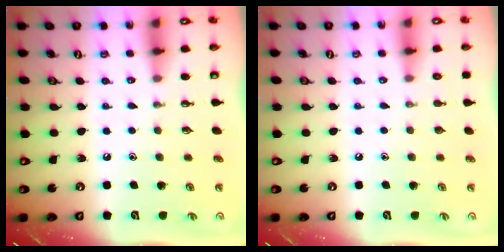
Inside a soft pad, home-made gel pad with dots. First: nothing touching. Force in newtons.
{"total": 0.0}